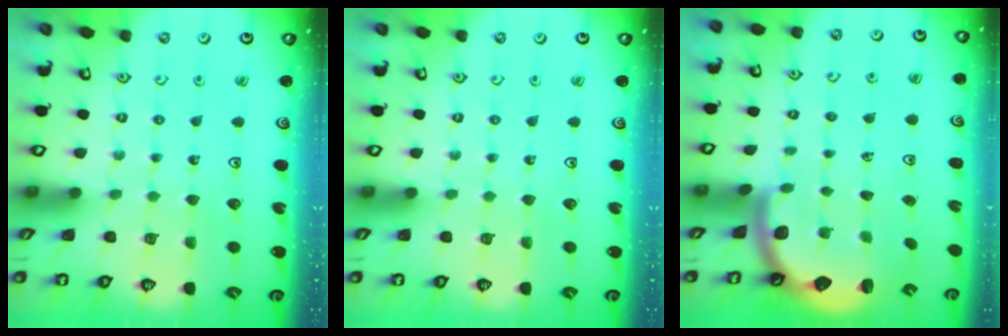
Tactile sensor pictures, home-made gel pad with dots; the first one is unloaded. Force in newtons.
{"total": 0.0}
{"total": 2.2, "press": 2.2, "slide": 0.3}